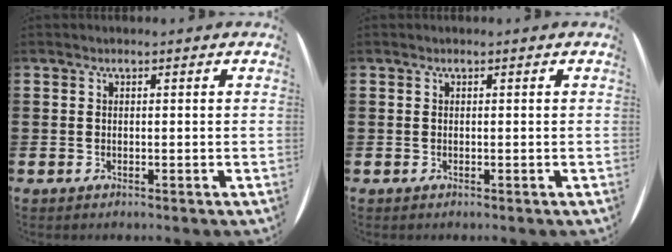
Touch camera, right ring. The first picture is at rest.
{"total": 0.0}